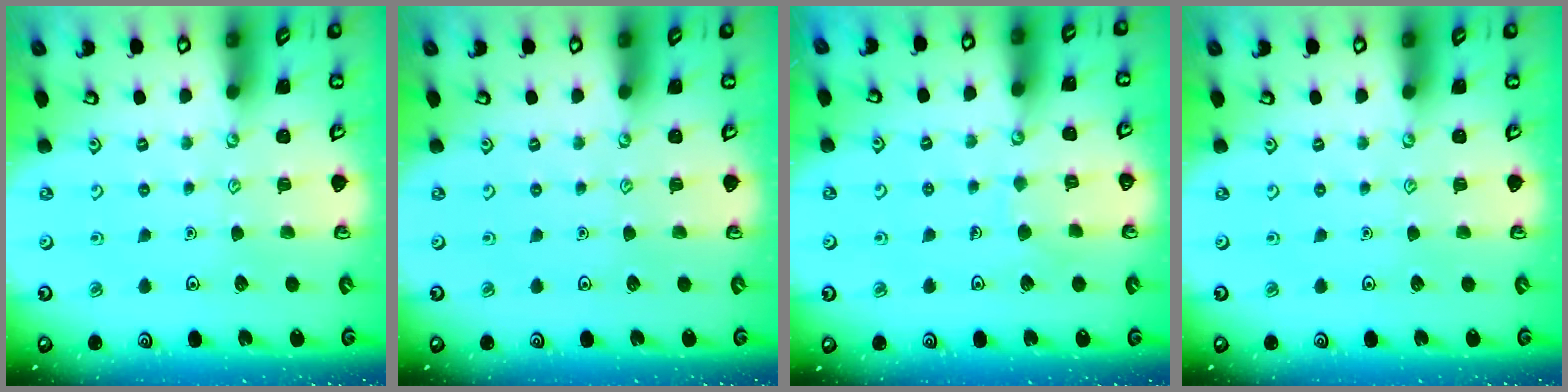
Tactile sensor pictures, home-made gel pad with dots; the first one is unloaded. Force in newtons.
{"total": 0.0}
{"total": 4.3, "press": 4.3, "slide": 0.3}
{"total": 0.0}